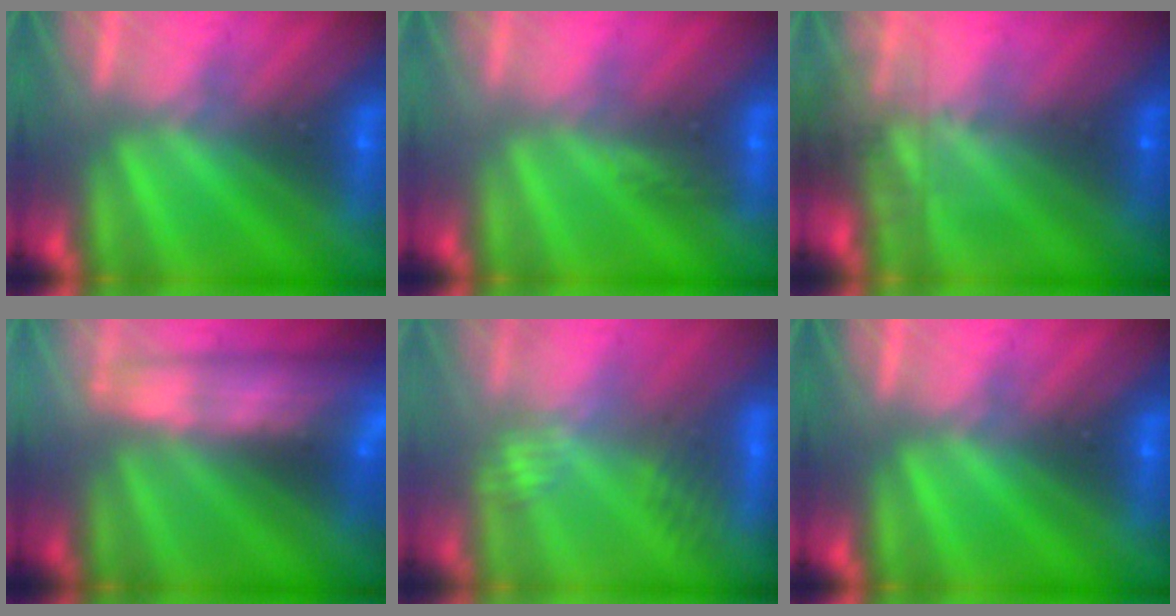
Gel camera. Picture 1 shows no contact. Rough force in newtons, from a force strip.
{"total": 2.8}
{"total": 8.3}
{"total": 5.9}
{"total": 2.9}
{"total": 0.0}